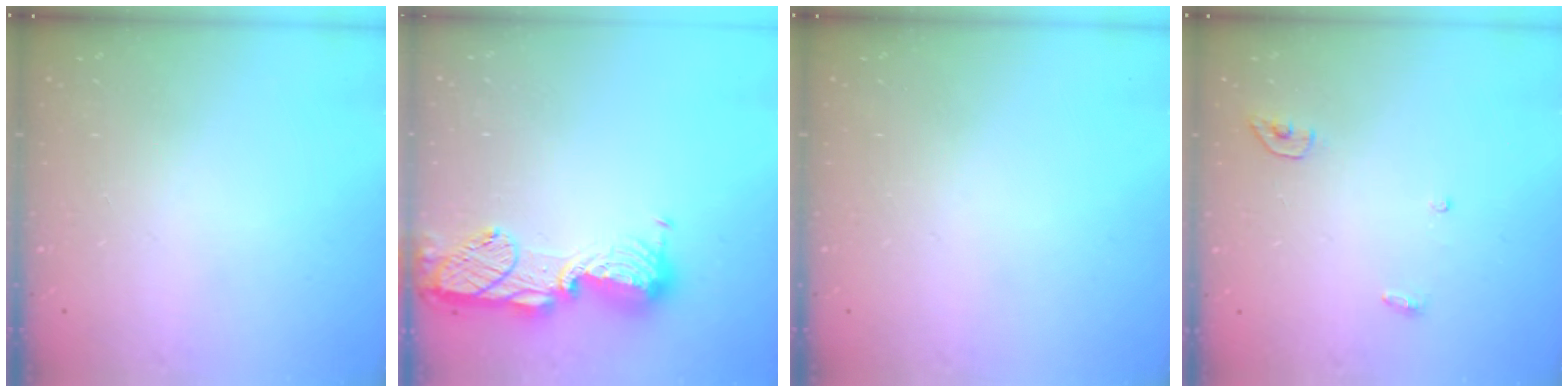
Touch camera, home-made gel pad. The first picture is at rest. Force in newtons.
{"total": 16.3, "press": 15.3, "slide": 5.7}
{"total": 0.0}
{"total": 3.4, "press": 3.4, "slide": 0.3}